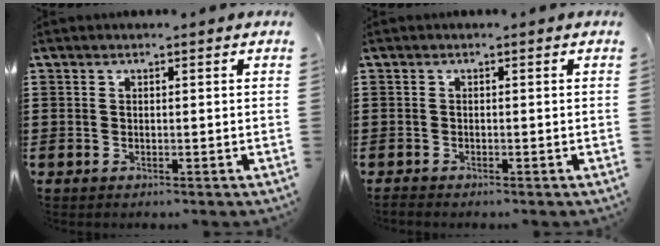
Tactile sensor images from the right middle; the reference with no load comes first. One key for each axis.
{"total": 0.6, "fx": -0.6, "fy": 0.1, "fz": 0.0, "tx": -0.001, "ty": -0.004, "tz": -0.010}